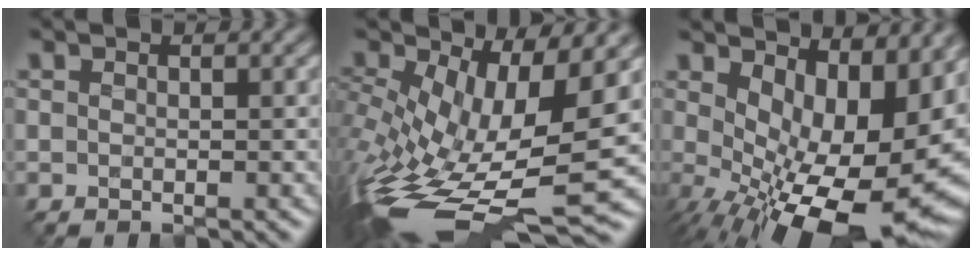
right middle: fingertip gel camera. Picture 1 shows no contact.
{"total": 12.0, "force": [-2.7, 4.9, 10.6], "torque": [-0.224, -0.023, -0.035]}
{"total": 15.7, "force": [-0.5, 8.4, 13.2], "torque": [-0.171, -0.037, 0.021]}